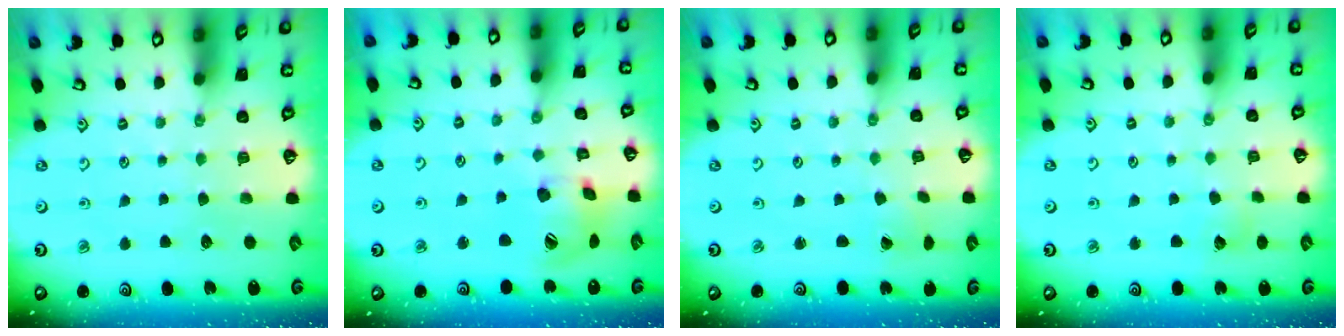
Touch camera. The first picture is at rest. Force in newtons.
{"total": 13.8, "press": 13.7, "slide": 2.2}
{"total": 0.0}
{"total": 3.2, "press": 3.2, "slide": 0.3}